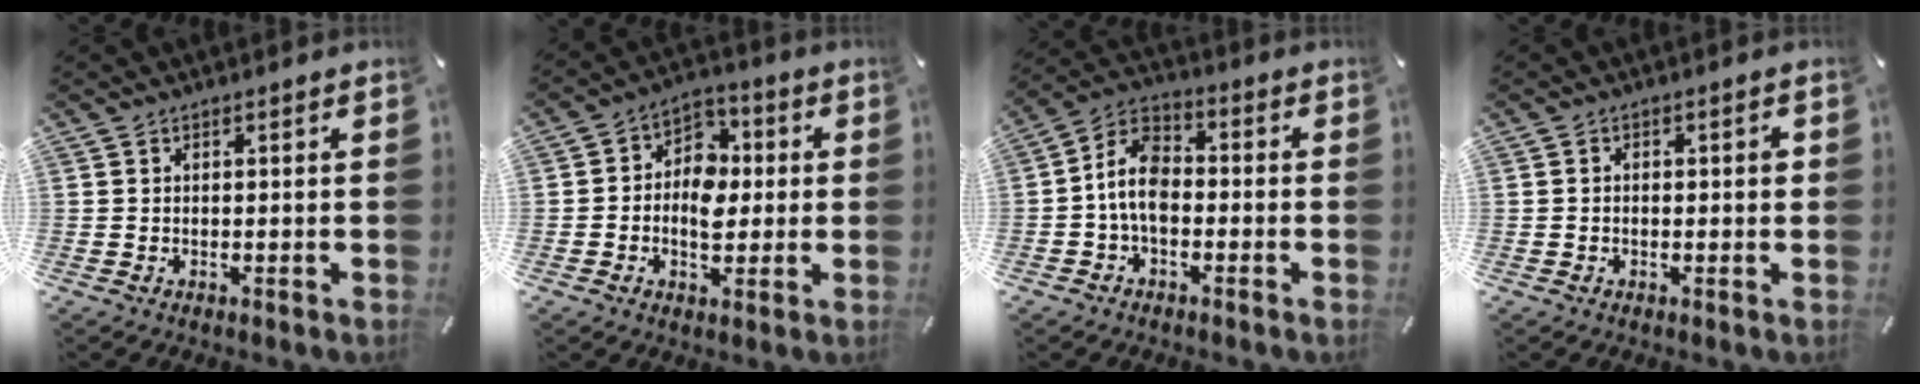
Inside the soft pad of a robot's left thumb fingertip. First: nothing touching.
{"total": 8.7, "force": [-1.8, 6.9, 5.0], "torque": [-0.084, 0.015, -0.035]}
{"total": 9.2, "force": [-2.1, 5.7, 6.9], "torque": [-0.150, 0.014, -0.039]}
{"total": 2.0, "force": [-0.2, 1.1, 1.6], "torque": [-0.030, 0.006, -0.006]}